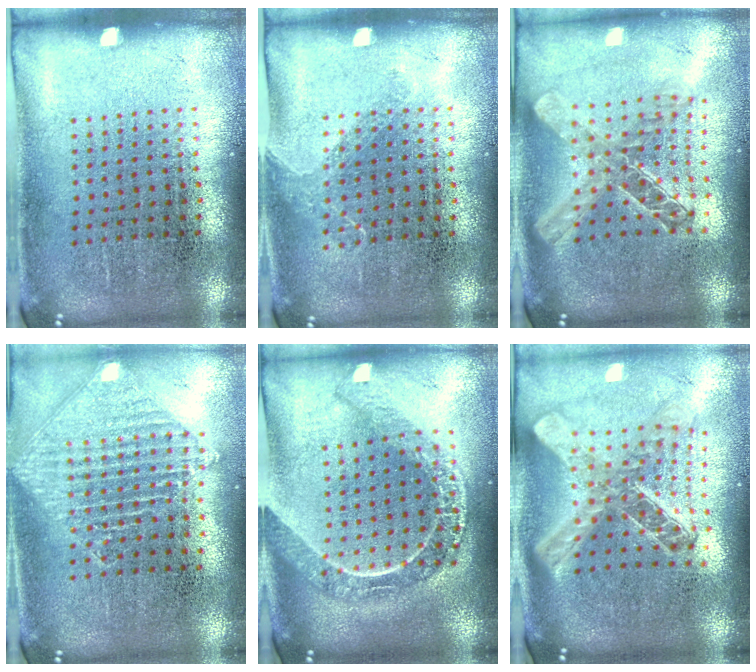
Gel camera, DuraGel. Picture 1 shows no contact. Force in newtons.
{"total": 1.0, "press": 0.8, "slide": 0.6}
{"total": 1.9, "press": 1.6, "slide": 1.0}
{"total": 1.2, "press": 1.2, "slide": 0.2}
{"total": 2.1, "press": 1.8, "slide": 1.1}
{"total": 2.6, "press": 2.0, "slide": 1.6}